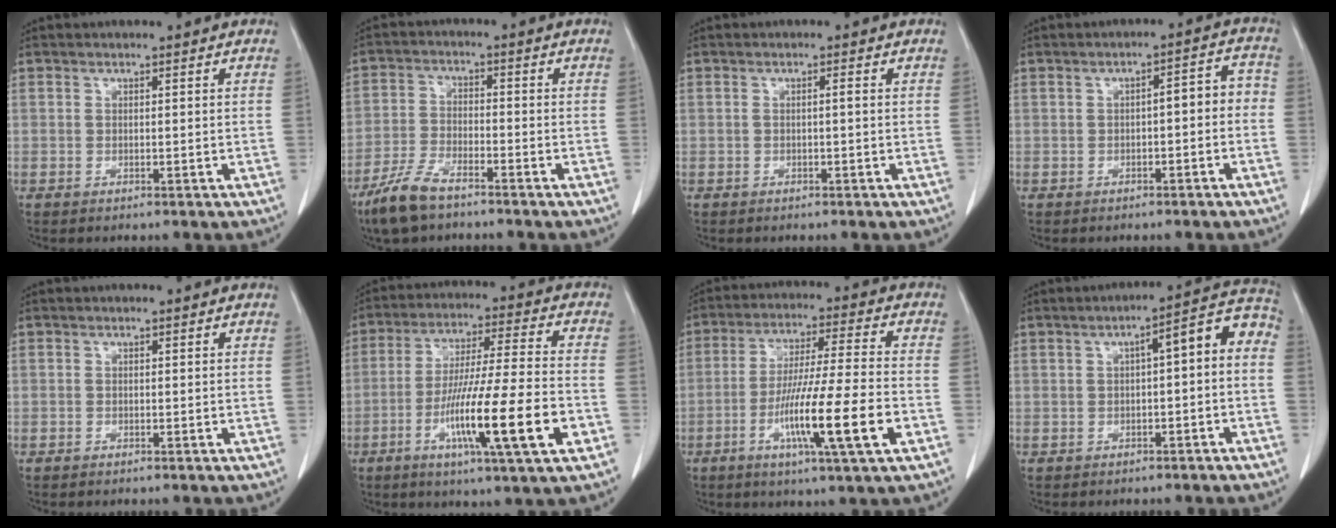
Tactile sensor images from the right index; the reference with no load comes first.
{"total": 7.2, "force": [-5.5, 2.0, 4.2], "torque": [-0.095, -0.012, -0.109]}
{"total": 0.7, "force": [0.0, 0.0, 0.7], "torque": [-0.012, 0.001, 0.000]}
{"total": 4.2, "force": [-0.8, 1.4, 3.9], "torque": [-0.045, 0.029, -0.011]}
{"total": 0.0}
{"total": 16.9, "force": [-5.8, 0.2, 15.8], "torque": [-0.275, -0.017, -0.097]}
{"total": 14.4, "force": [-4.9, -0.2, 13.6], "torque": [-0.246, -0.016, -0.087]}
{"total": 7.2, "force": [0.1, 1.7, 7.0], "torque": [-0.083, 0.038, -0.006]}